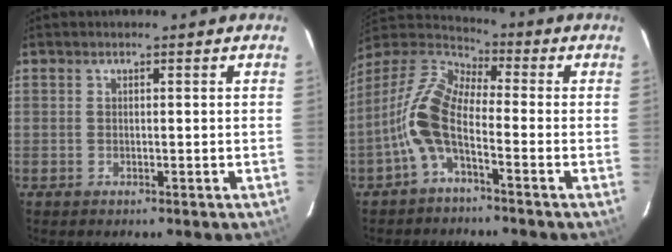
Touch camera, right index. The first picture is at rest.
{"total": 10.7, "force": [-3.9, 4.4, 8.9], "torque": [-0.194, 0.014, -0.086]}